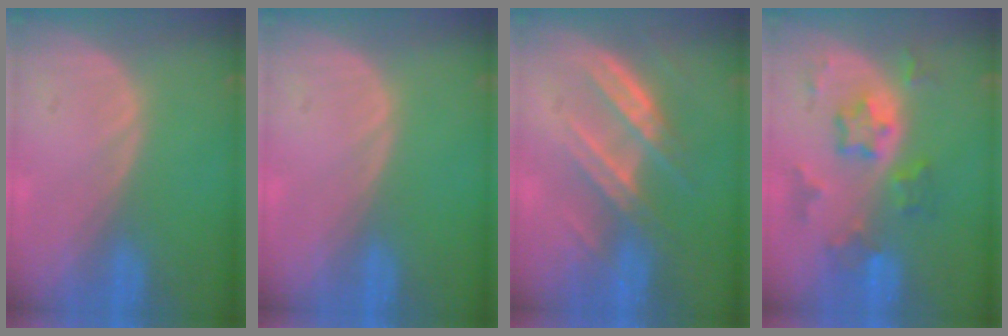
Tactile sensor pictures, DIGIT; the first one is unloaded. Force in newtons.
{"total": 0.0}
{"total": 7.2, "press": 6.7, "slide": 2.7}
{"total": 7.2, "press": 6.4, "slide": 3.2}